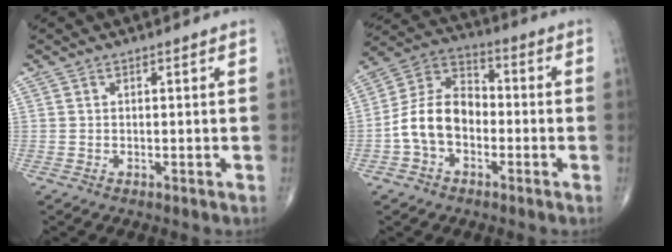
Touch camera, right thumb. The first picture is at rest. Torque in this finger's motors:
{"motor_torque": [1.62, 1.43, 1.33, -0.35, 0.15]}